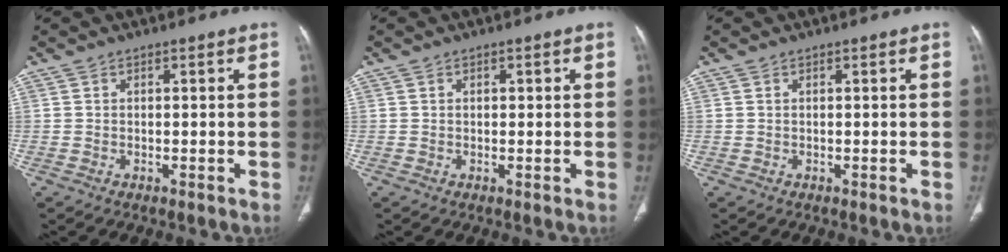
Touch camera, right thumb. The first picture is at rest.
{"total": 0.8, "force": [0.3, 0.5, 0.5], "torque": [-0.005, 0.000, 0.004]}
{"total": 0.0}